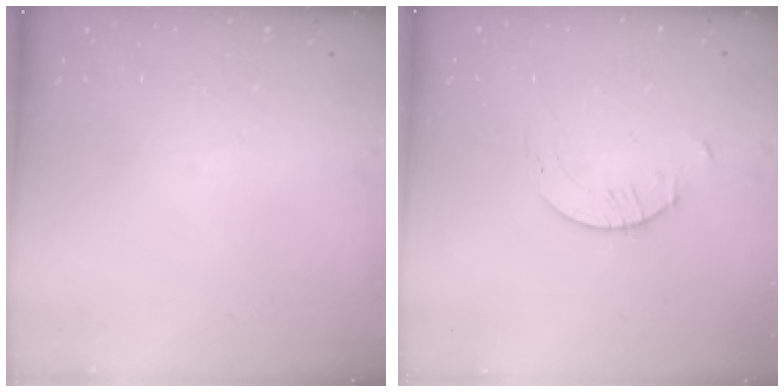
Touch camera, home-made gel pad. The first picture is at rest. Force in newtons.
{"total": 1.6, "press": 1.6, "slide": 0.2}